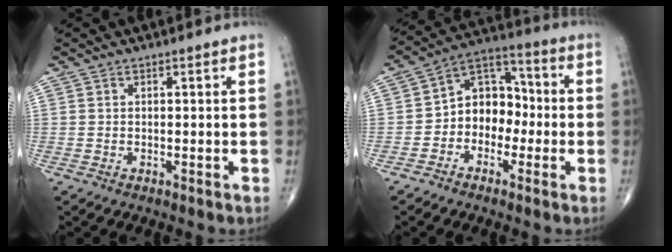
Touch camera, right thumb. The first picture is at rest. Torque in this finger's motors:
{"motor_torque": [-0.12, 0.38, 0.34, -0.26, 0.05]}